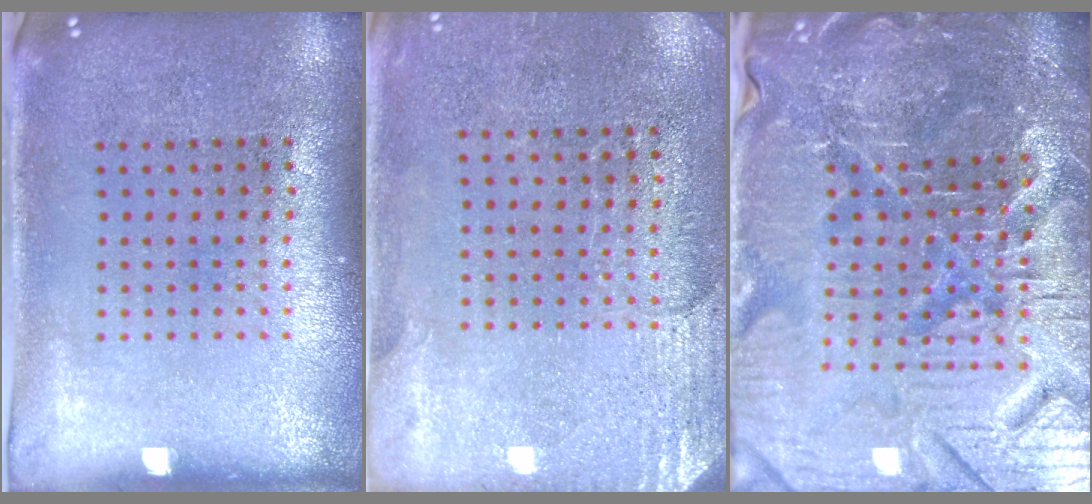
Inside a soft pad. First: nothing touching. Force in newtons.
{"total": 2.8, "press": 2.5, "slide": 1.3}
{"total": 5.9, "press": 5.5, "slide": 2.2}